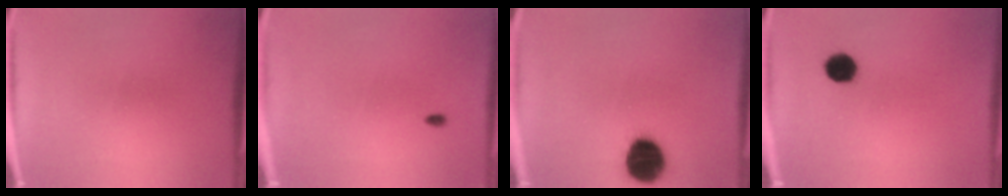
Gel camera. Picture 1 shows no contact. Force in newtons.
{"total": 0.7}
{"total": 12.3}
{"total": 5.3}